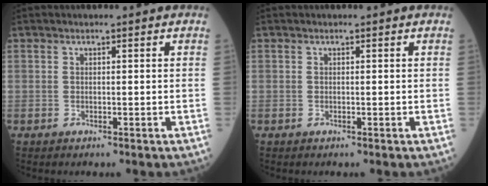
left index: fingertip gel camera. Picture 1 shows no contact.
{"total": 0.0}